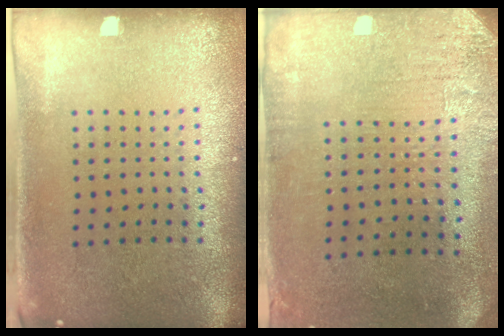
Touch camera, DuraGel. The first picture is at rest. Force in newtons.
{"total": 3.2, "press": 2.5, "slide": 1.9}